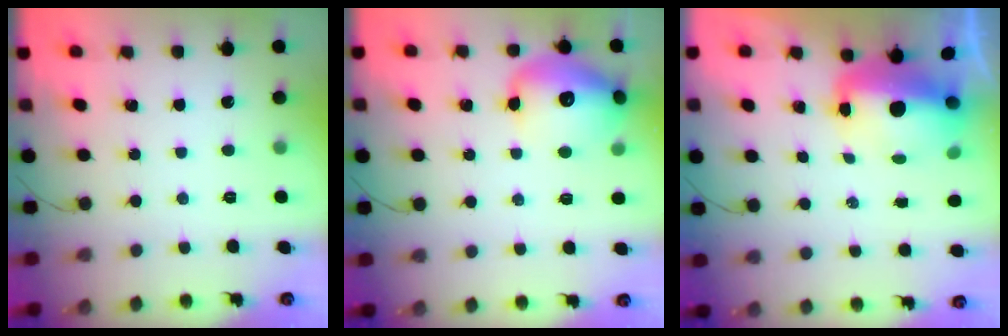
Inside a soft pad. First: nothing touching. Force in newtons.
{"total": 15.4, "press": 15.3, "slide": 1.7}
{"total": 11.0, "press": 10.7, "slide": 2.6}